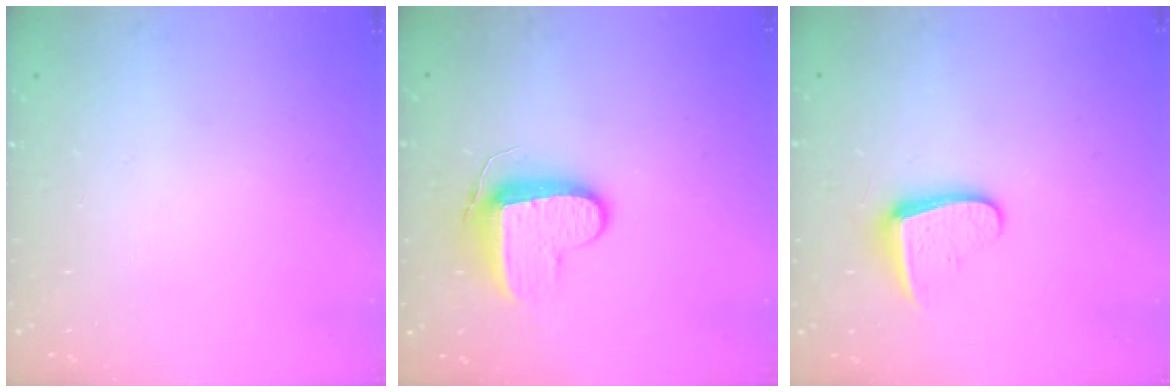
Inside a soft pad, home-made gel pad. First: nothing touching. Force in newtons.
{"total": 9.6, "press": 9.6, "slide": 0.9}
{"total": 8.9, "press": 8.8, "slide": 0.8}